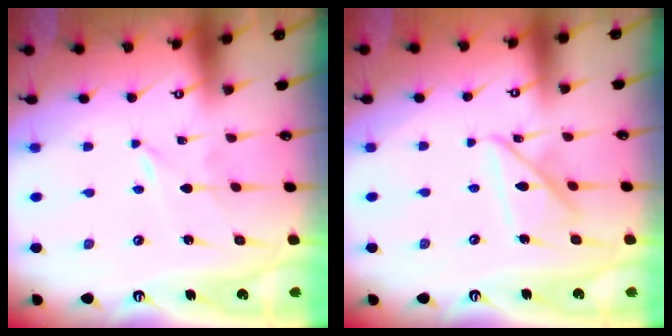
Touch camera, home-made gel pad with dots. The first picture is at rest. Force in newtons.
{"total": 12.2, "press": 12.2, "slide": 1.2}